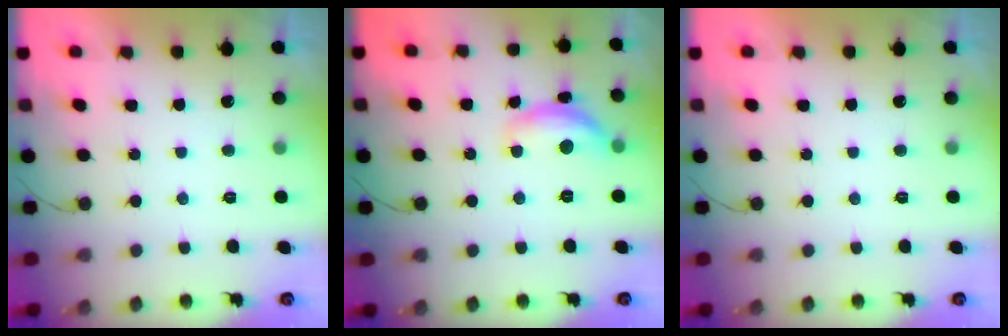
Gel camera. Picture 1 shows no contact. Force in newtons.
{"total": 11.4, "press": 11.4, "slide": 0.6}
{"total": 0.0}